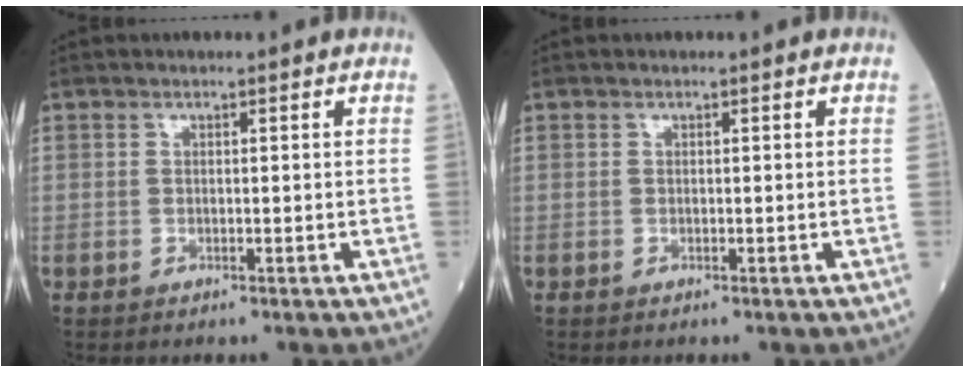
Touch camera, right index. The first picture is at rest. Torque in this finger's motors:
{"motor_torque": [0.00, 0.00, 0.00, 0.00]}